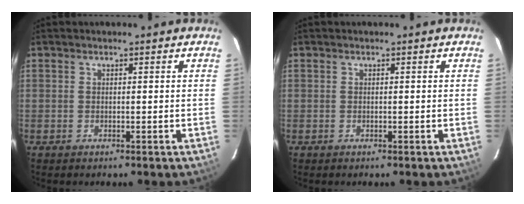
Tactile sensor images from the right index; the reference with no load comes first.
{"total": 0.0}